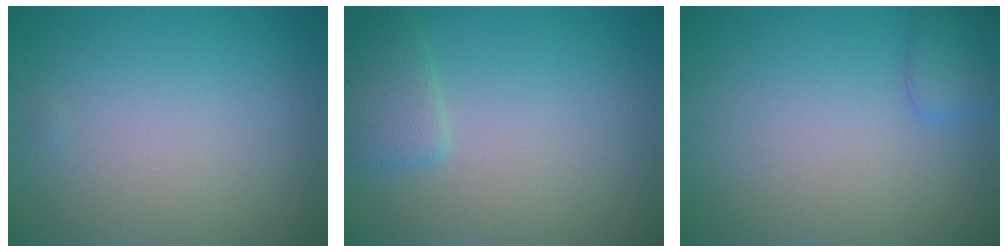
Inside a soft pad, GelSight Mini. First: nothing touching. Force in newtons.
{"total": 2.2, "press": 2.1, "slide": 0.2}
{"total": 1.7, "press": 1.7, "slide": 0.1}